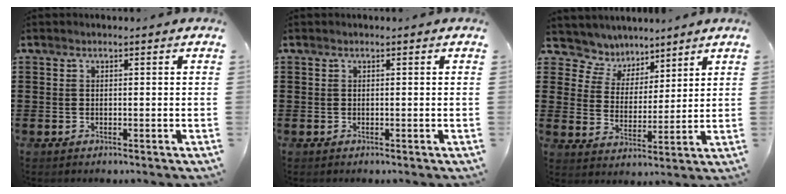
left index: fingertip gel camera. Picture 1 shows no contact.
{"total": 0.0}
{"total": 5.5, "force": [4.6, 3.1, -0.5], "torque": [-0.031, -0.027, 0.081]}